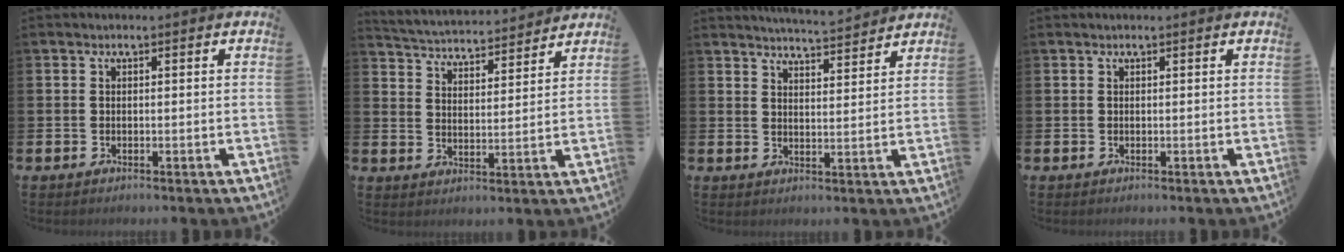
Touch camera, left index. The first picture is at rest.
{"total": 4.3, "force": [4.3, 0.6, -0.1], "torque": [-0.024, -0.039, 0.071]}
{"total": 5.0, "force": [4.9, -0.2, 0.2], "torque": [-0.009, -0.034, 0.087]}
{"total": 0.0}